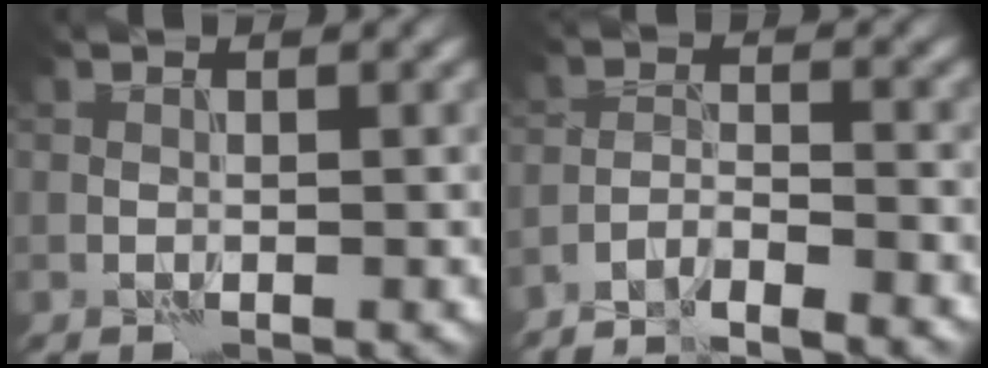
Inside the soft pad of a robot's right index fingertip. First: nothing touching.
{"total": 3.2, "force": [-3.0, 0.1, 1.0], "torque": [-0.015, 0.003, -0.061]}